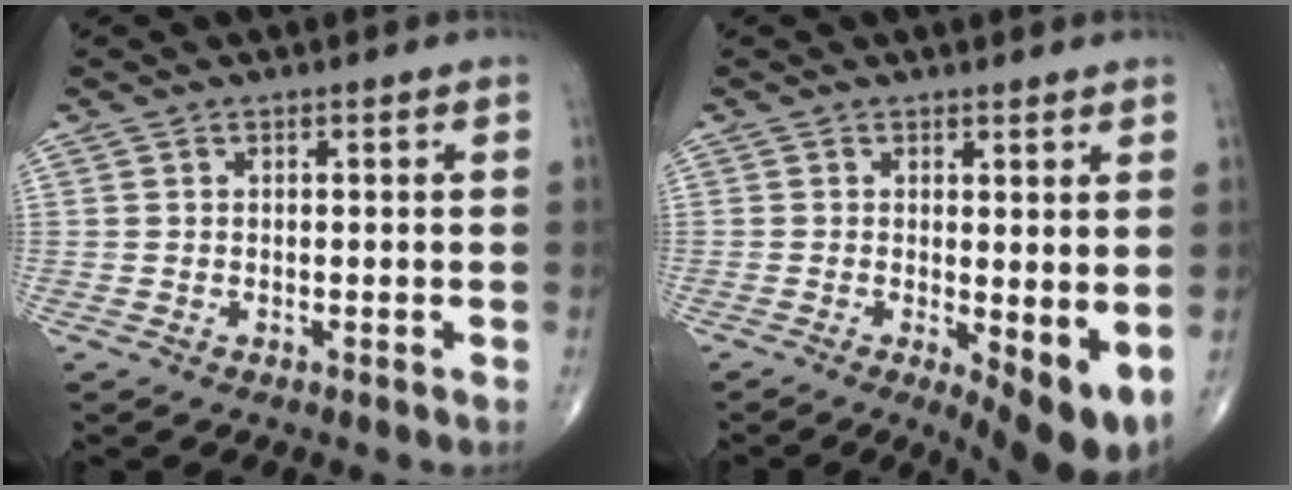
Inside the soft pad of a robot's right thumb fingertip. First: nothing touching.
{"total": 7.4, "force": [-0.7, 2.4, 7.0], "torque": [-0.099, -0.020, -0.006]}